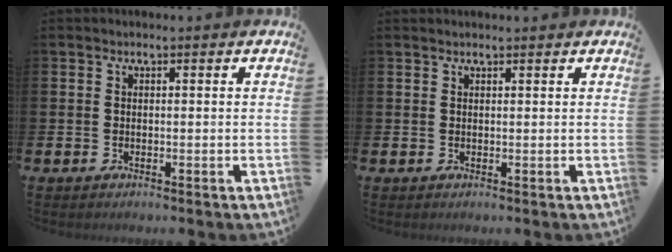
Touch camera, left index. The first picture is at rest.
{"total": 0.6, "force": [0.6, 0.0, 0.1], "torque": [0.009, -0.004, 0.009]}